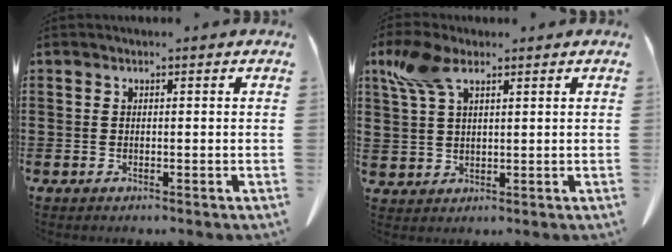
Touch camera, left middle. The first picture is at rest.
{"total": 6.4, "force": [3.5, 3.3, 4.2], "torque": [-0.096, 0.010, 0.066]}